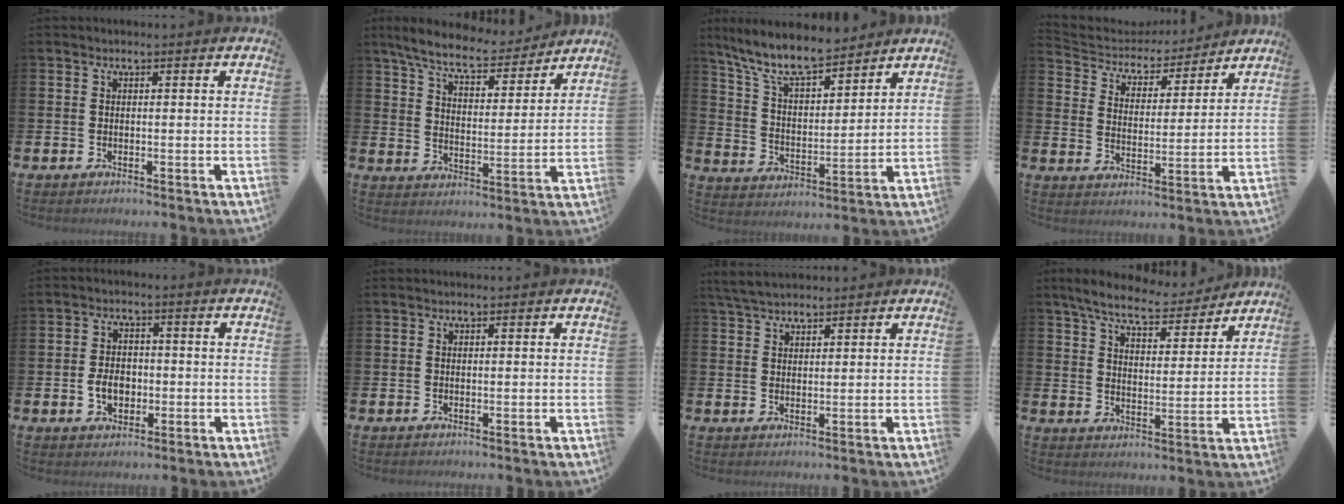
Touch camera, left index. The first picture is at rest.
{"total": 8.3, "force": [7.6, 1.6, 2.9], "torque": [-0.083, -0.044, 0.132]}
{"total": 9.5, "force": [8.4, 2.3, 3.7], "torque": [-0.109, -0.044, 0.152]}
{"total": 4.7, "force": [4.3, 1.9, 0.1], "torque": [-0.039, -0.038, 0.068]}
{"total": 3.8, "force": [-0.7, 2.8, 2.5], "torque": [-0.032, -0.001, -0.020]}
{"total": 0.0}
{"total": 4.1, "force": [3.8, 1.0, 1.3], "torque": [-0.033, -0.008, 0.072]}
{"total": 7.6, "force": [7.1, 1.4, 2.4], "torque": [-0.072, -0.039, 0.124]}